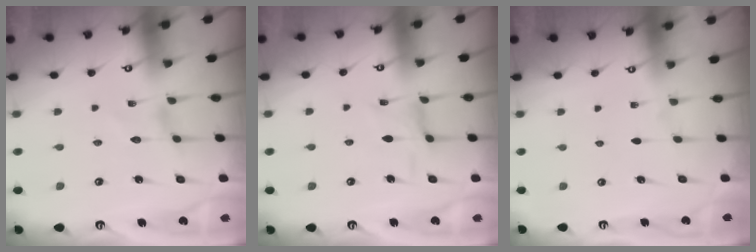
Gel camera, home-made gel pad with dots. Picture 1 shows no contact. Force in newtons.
{"total": 2.3, "press": 2.3, "slide": 0.5}
{"total": 0.0}